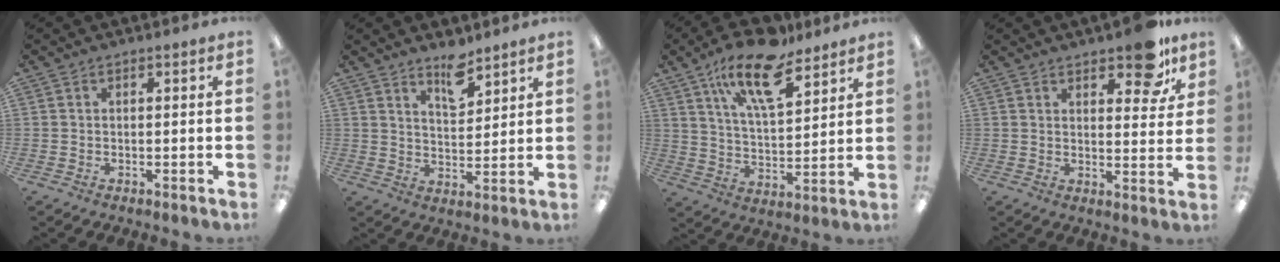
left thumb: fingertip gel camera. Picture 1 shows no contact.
{"total": 7.1, "force": [5.8, 2.6, 3.2], "torque": [-0.038, -0.041, 0.099]}
{"total": 17.5, "force": [11.5, 6.8, 11.2], "torque": [-0.188, -0.055, 0.196]}
{"total": 10.2, "force": [7.1, 4.0, 6.2], "torque": [-0.064, -0.037, 0.116]}